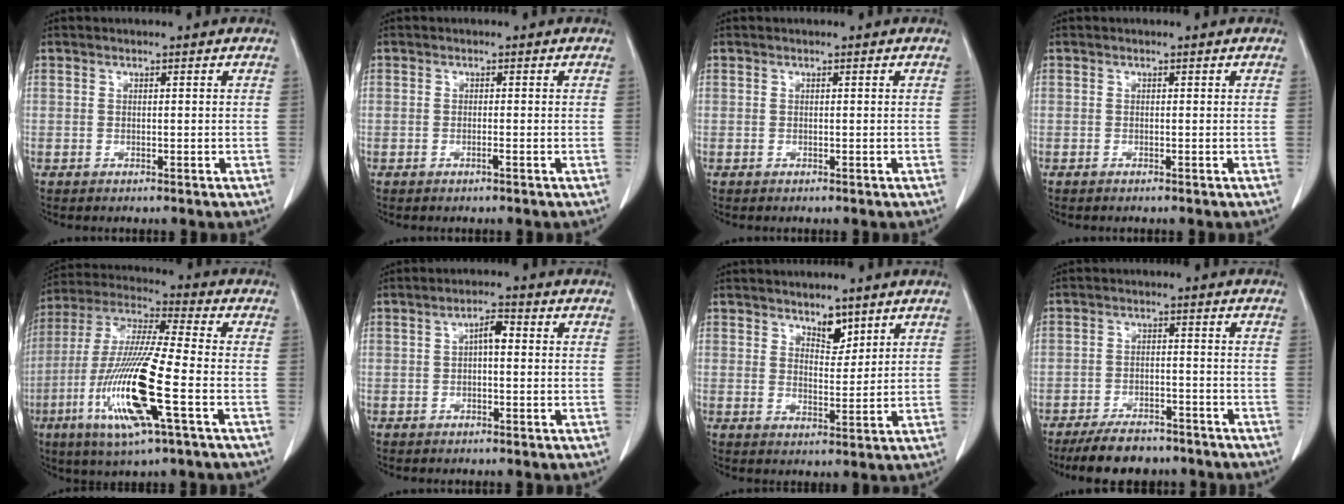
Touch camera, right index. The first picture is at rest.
{"total": 0.6, "force": [-0.3, -0.1, 0.6], "torque": [-0.013, -0.001, -0.004]}
{"total": 0.0}
{"total": 0.0}
{"total": 17.3, "force": [-5.4, 1.0, 16.4], "torque": [-0.343, -0.019, -0.103]}
{"total": 3.0, "force": [0.4, 1.0, 2.8], "torque": [-0.048, 0.014, 0.004]}
{"total": 3.8, "force": [2.8, 1.7, 1.9], "torque": [-0.027, -0.005, 0.048]}
{"total": 8.3, "force": [-7.0, 3.2, 3.1], "torque": [-0.047, -0.004, -0.111]}